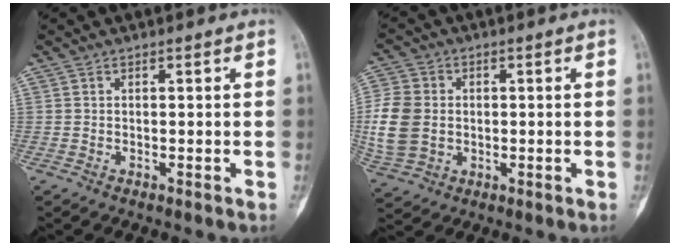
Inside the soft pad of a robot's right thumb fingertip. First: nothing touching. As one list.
[{"total": 10.8, "force": [-0.4, 8.6, 6.6], "torque": [-0.138, 0.004, -0.006]}]